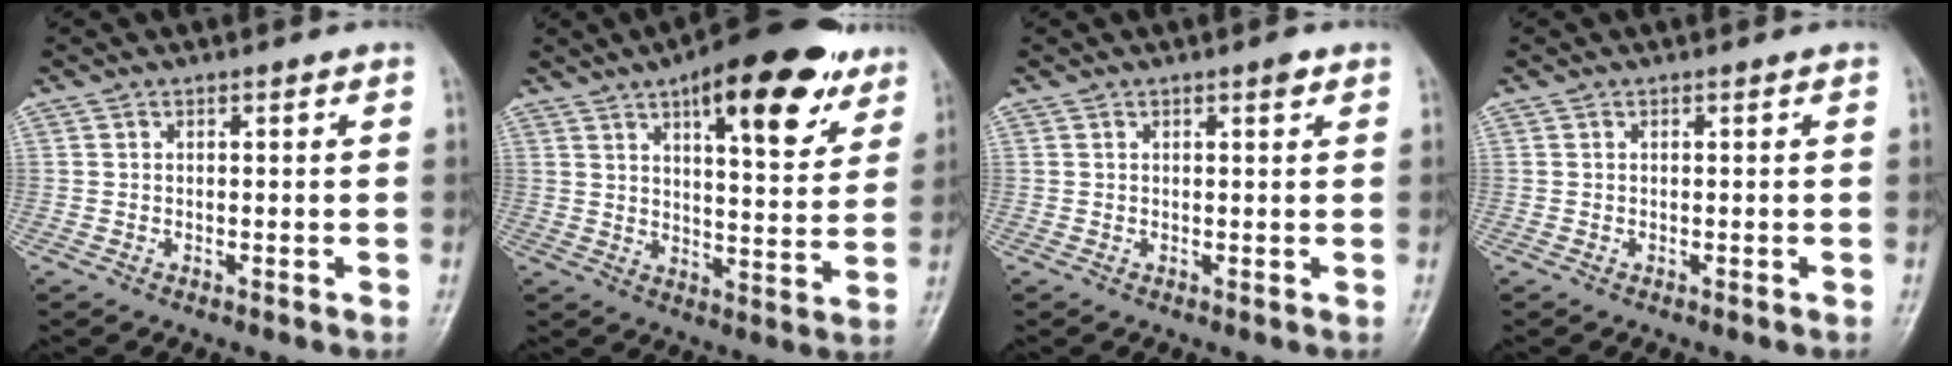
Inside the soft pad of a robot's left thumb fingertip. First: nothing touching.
{"total": 19.1, "force": [10.7, 7.0, 14.2], "torque": [-0.163, -0.036, 0.151]}
{"total": 1.4, "force": [0.8, 0.4, 1.0], "torque": [-0.014, -0.002, 0.010]}
{"total": 0.0}